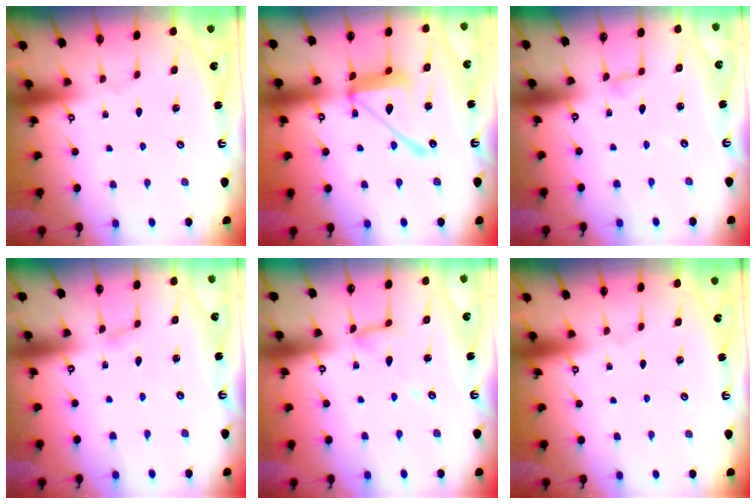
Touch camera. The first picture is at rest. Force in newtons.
{"total": 15.2, "press": 15.1, "slide": 1.3}
{"total": 2.5, "press": 2.5, "slide": 0.2}
{"total": 1.9, "press": 1.8, "slide": 0.3}
{"total": 7.6, "press": 7.5, "slide": 0.6}
{"total": 0.0}